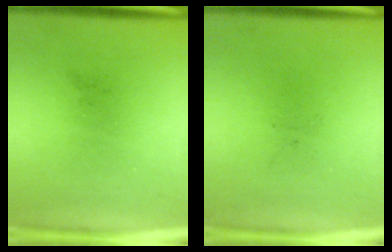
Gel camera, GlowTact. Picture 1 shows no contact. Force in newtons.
{"total": 0.0}